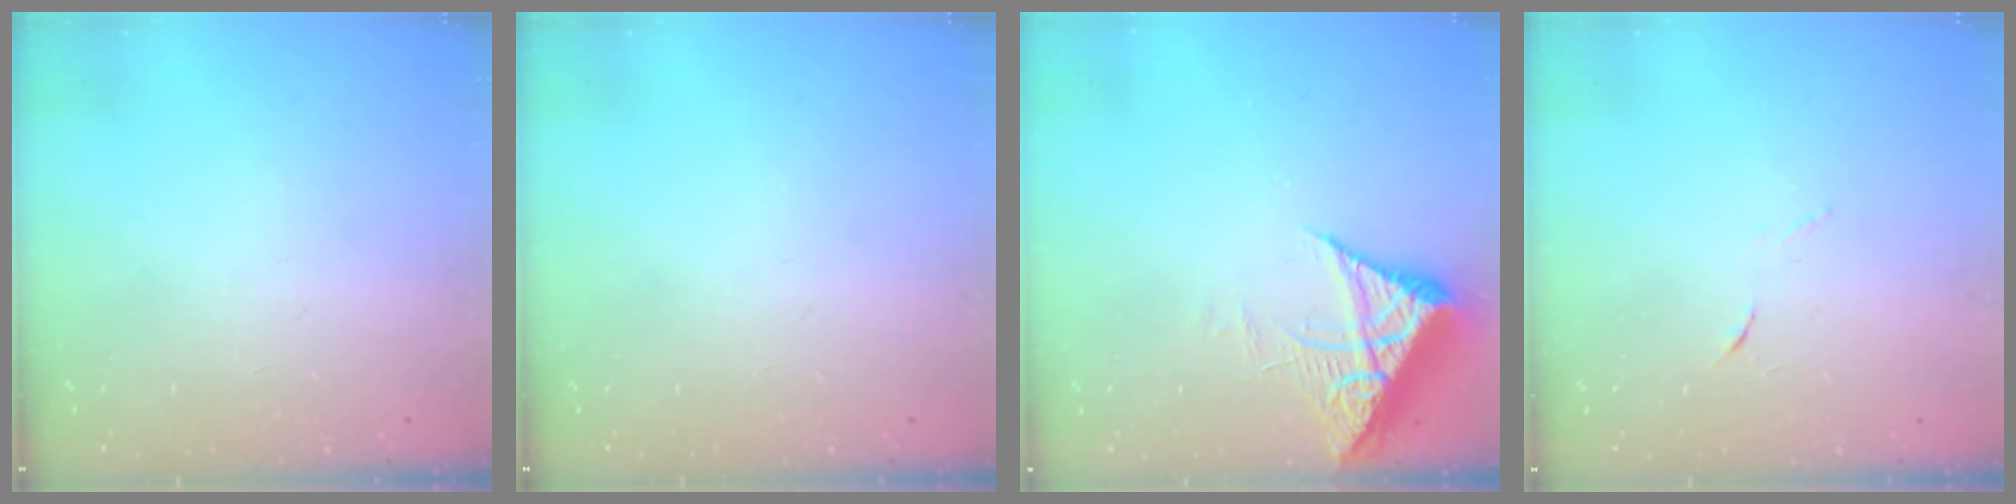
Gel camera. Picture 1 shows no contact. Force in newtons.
{"total": 0.0}
{"total": 7.2, "press": 7.2, "slide": 0.8}
{"total": 4.1, "press": 4.0, "slide": 1.1}